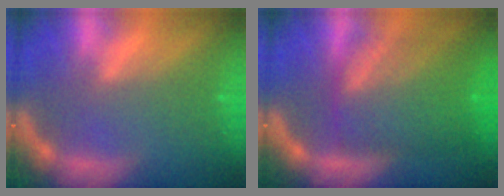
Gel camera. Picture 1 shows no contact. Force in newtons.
{"total": 9.5}